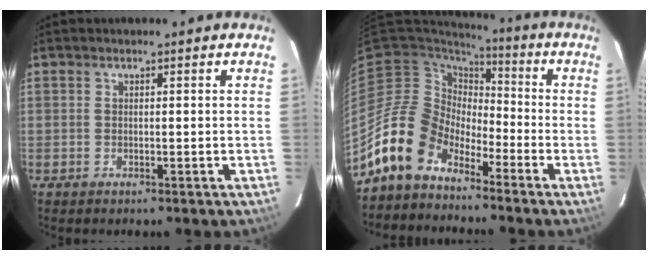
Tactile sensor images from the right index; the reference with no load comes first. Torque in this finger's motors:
{"motor_torque": [0.81, -1.00, 0.06, -0.15]}